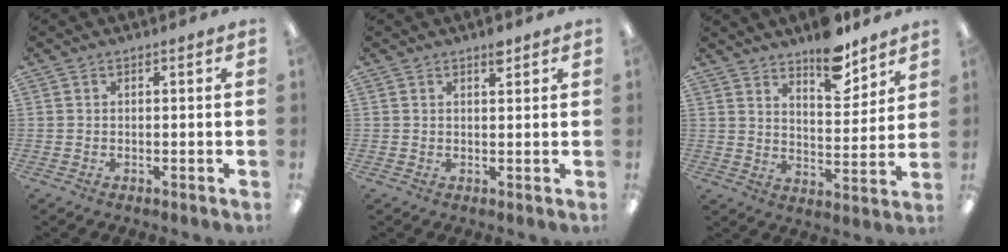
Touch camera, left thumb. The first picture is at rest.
{"total": 2.5, "force": [1.8, 0.8, 1.5], "torque": [-0.016, -0.006, 0.029]}
{"total": 11.7, "force": [9.4, 4.4, 5.4], "torque": [-0.063, -0.065, 0.165]}